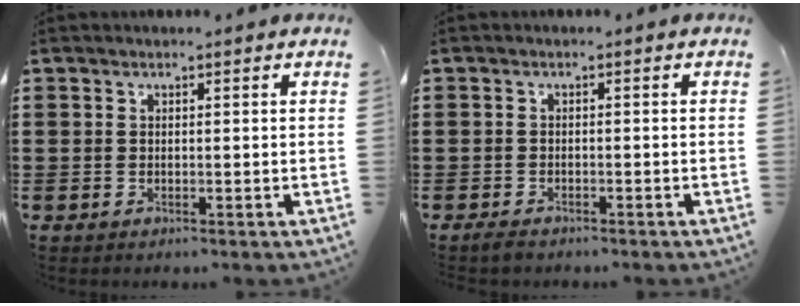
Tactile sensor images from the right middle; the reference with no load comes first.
{"total": 1.1, "force": [-1.0, 0.5, 0.2], "torque": [-0.007, 0.000, -0.021]}